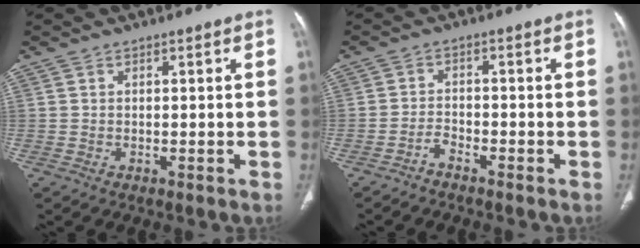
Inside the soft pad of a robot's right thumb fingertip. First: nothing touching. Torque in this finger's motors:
{"motor_torque": [-0.46, 0.19, 0.45, -0.40, -0.01]}